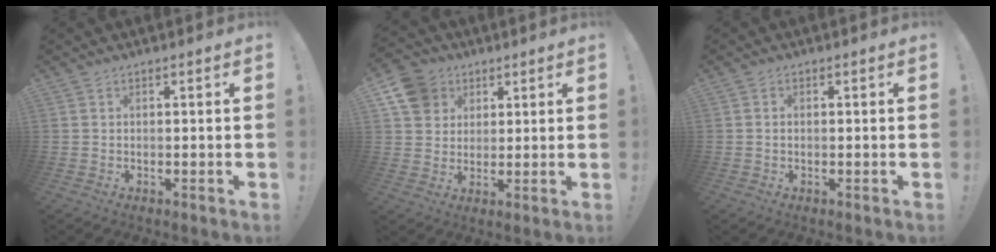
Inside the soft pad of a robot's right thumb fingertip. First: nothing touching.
{"total": 10.4, "force": [4.5, 8.8, 3.2], "torque": [-0.052, -0.022, 0.095]}
{"total": 0.6, "force": [0.0, 0.5, 0.2], "torque": [-0.007, 0.005, -0.001]}